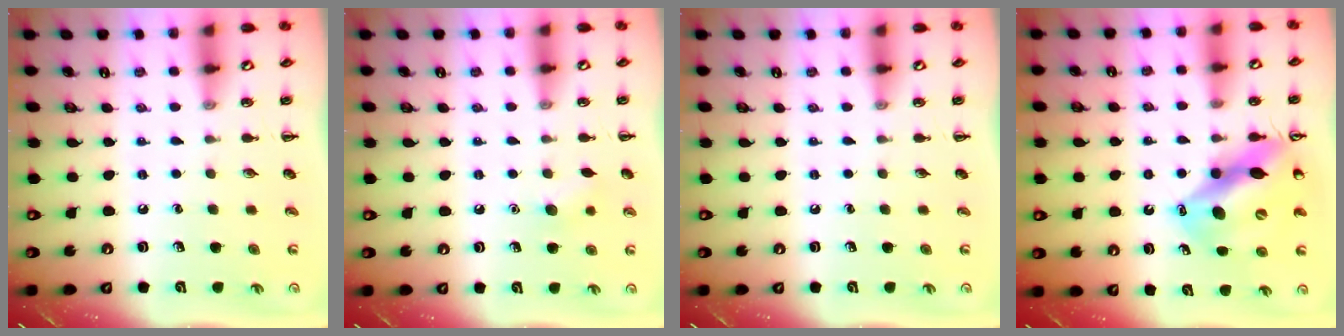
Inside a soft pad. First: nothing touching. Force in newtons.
{"total": 6.0, "press": 5.8, "slide": 1.6}
{"total": 0.0}
{"total": 14.2, "press": 13.5, "slide": 4.4}